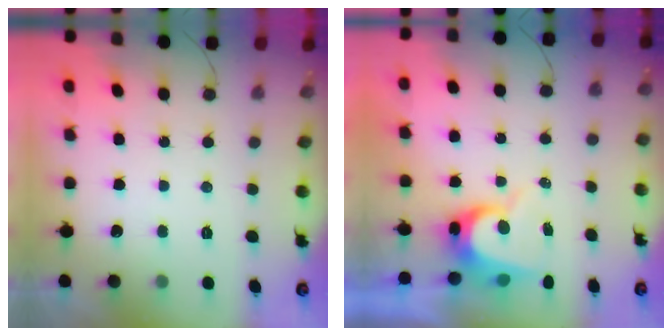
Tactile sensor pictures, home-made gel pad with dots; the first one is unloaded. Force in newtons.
{"total": 7.9, "press": 7.9, "slide": 0.4}